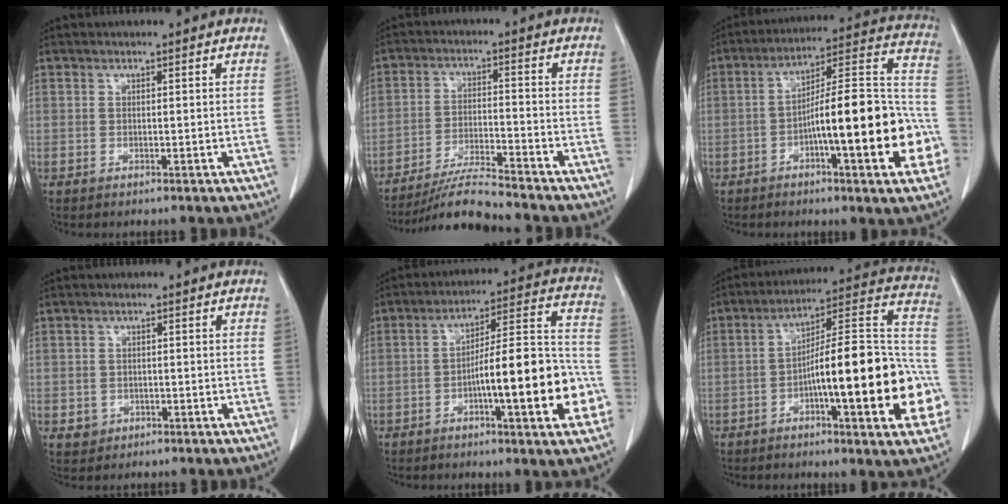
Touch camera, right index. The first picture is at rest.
{"total": 7.9, "force": [-7.4, -1.1, 2.6], "torque": [-0.049, -0.019, -0.135]}
{"total": 21.3, "force": [-5.7, 3.5, 20.2], "torque": [-0.227, 0.034, -0.075]}
{"total": 2.2, "force": [-0.6, 2.1, 0.2], "torque": [0.001, 0.008, -0.004]}
{"total": 17.6, "force": [-5.1, 2.7, 16.6], "torque": [-0.217, 0.026, -0.070]}
{"total": 23.3, "force": [-5.9, 4.2, 22.2], "torque": [-0.244, 0.033, -0.077]}